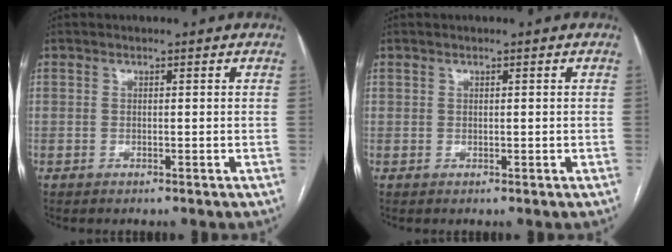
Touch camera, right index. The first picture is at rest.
{"total": 0.0}